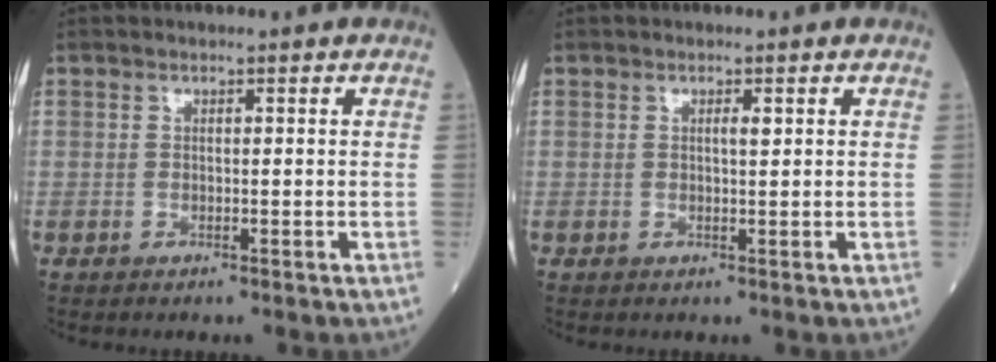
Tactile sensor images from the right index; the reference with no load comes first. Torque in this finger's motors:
{"motor_torque": [0.36, 0.24, 0.11, 0.05]}